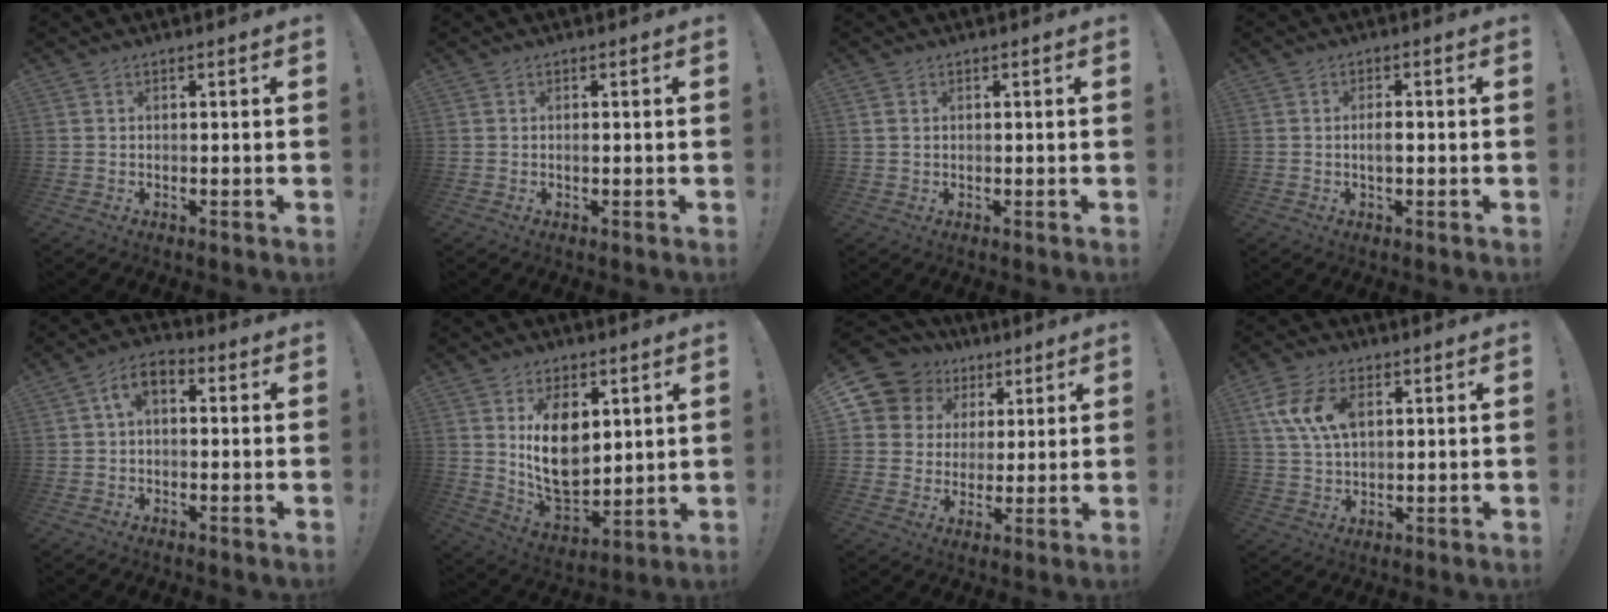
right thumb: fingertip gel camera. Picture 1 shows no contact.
{"total": 0.0}
{"total": 1.1, "force": [0.5, 0.9, 0.6], "torque": [-0.018, 0.006, 0.010]}
{"total": 2.8, "force": [-0.5, 1.1, 2.5], "torque": [-0.041, 0.005, -0.012]}
{"total": 5.3, "force": [0.5, 3.0, 4.3], "torque": [-0.072, 0.006, 0.012]}
{"total": 15.6, "force": [4.4, 10.2, 11.0], "torque": [-0.179, -0.035, 0.083]}
{"total": 10.9, "force": [5.4, 9.1, 3.0], "torque": [-0.051, -0.034, 0.113]}
{"total": 11.0, "force": [3.8, 6.6, 7.9], "torque": [-0.164, 0.003, 0.070]}